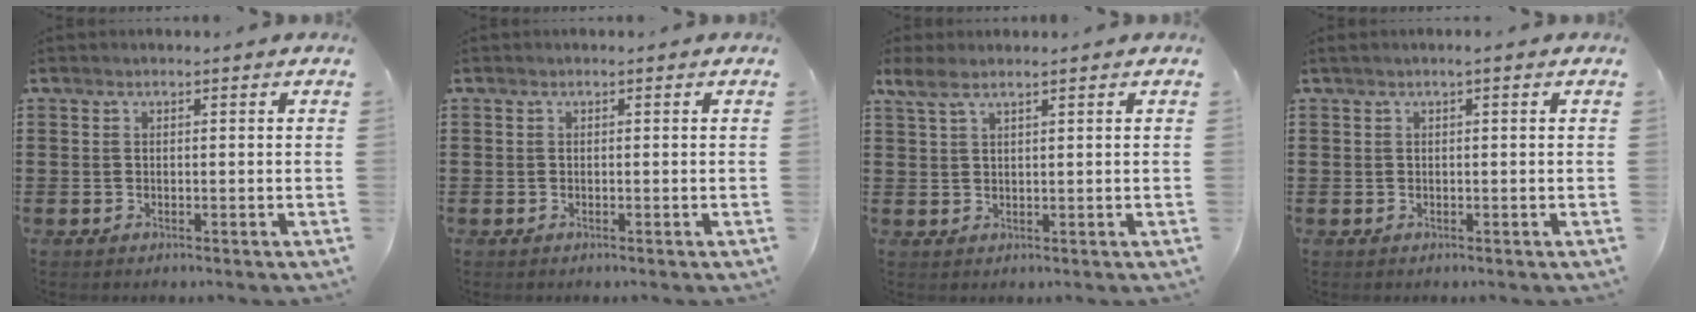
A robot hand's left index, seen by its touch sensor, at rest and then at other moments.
{"total": 0.0}
{"total": 2.7, "force": [1.7, 0.7, 2.0], "torque": [-0.044, 0.002, 0.031]}
{"total": 0.7, "force": [0.0, -0.1, 0.7], "torque": [-0.010, -0.003, 0.000]}